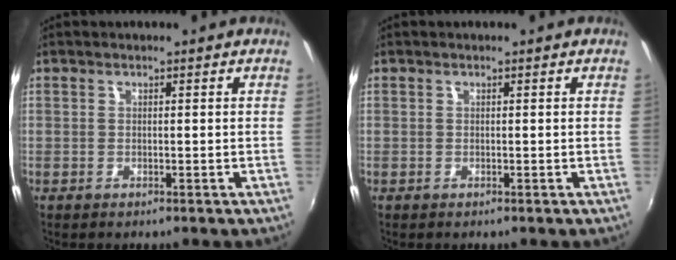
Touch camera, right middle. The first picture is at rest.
{"total": 0.0}